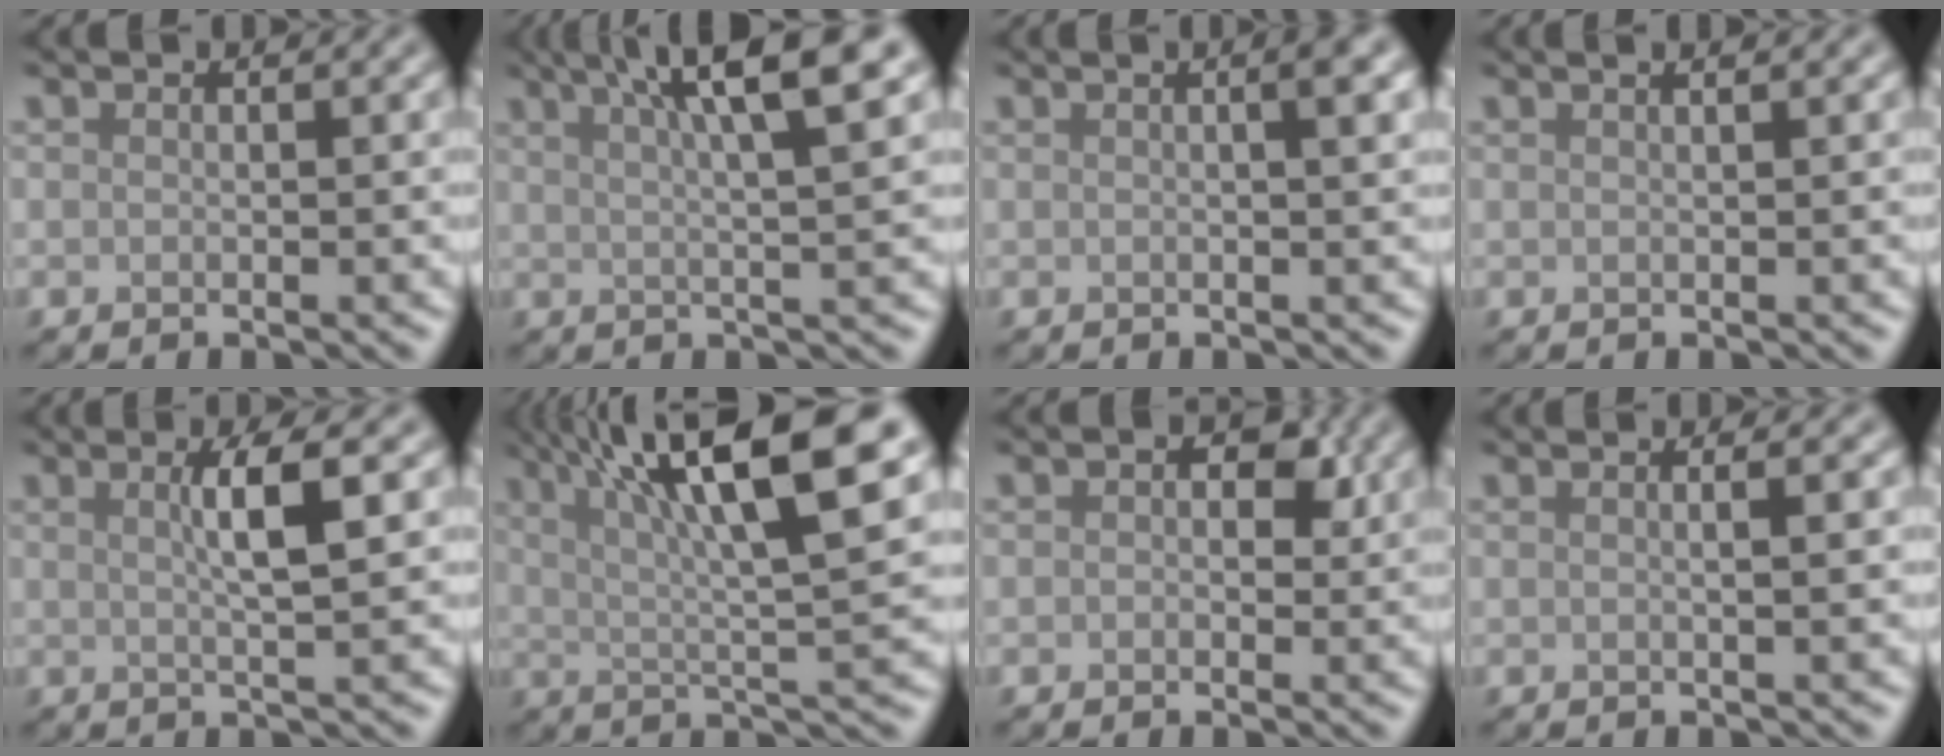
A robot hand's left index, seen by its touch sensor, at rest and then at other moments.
{"total": 8.6, "force": [4.1, 1.5, 7.4], "torque": [-0.078, 0.025, 0.053]}
{"total": 3.7, "force": [1.0, 1.3, 3.3], "torque": [-0.020, 0.015, -0.008]}
{"total": 3.2, "force": [1.6, 1.6, 2.3], "torque": [-0.004, 0.015, -0.014]}
{"total": 4.0, "force": [1.0, 0.7, 3.8], "torque": [-0.055, 0.004, 0.012]}
{"total": 12.9, "force": [5.9, 2.5, 11.2], "torque": [-0.159, 0.020, 0.092]}
{"total": 2.5, "force": [0.7, 1.5, 1.9], "torque": [-0.017, 0.004, 0.004]}
{"total": 2.6, "force": [0.4, 1.1, 2.3], "torque": [-0.018, 0.009, -0.018]}